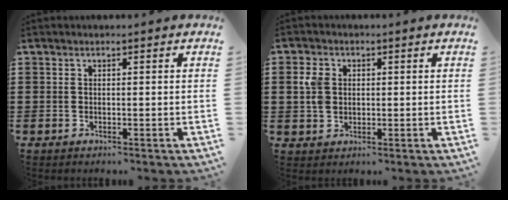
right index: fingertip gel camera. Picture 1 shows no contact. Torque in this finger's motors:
{"motor_torque": [0.09, -0.05, 0.11, 0.04]}